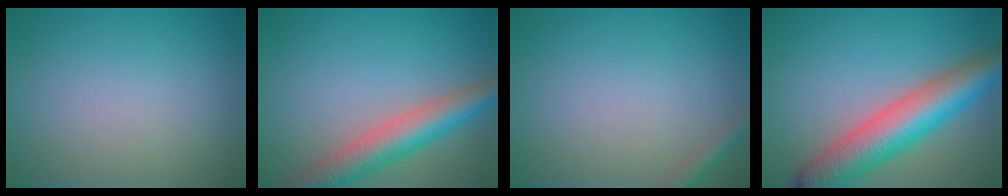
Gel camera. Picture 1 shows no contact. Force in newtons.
{"total": 6.2, "press": 6.2, "slide": 0.1}
{"total": 1.5, "press": 1.5, "slide": 0.0}
{"total": 8.6, "press": 8.6, "slide": 0.3}